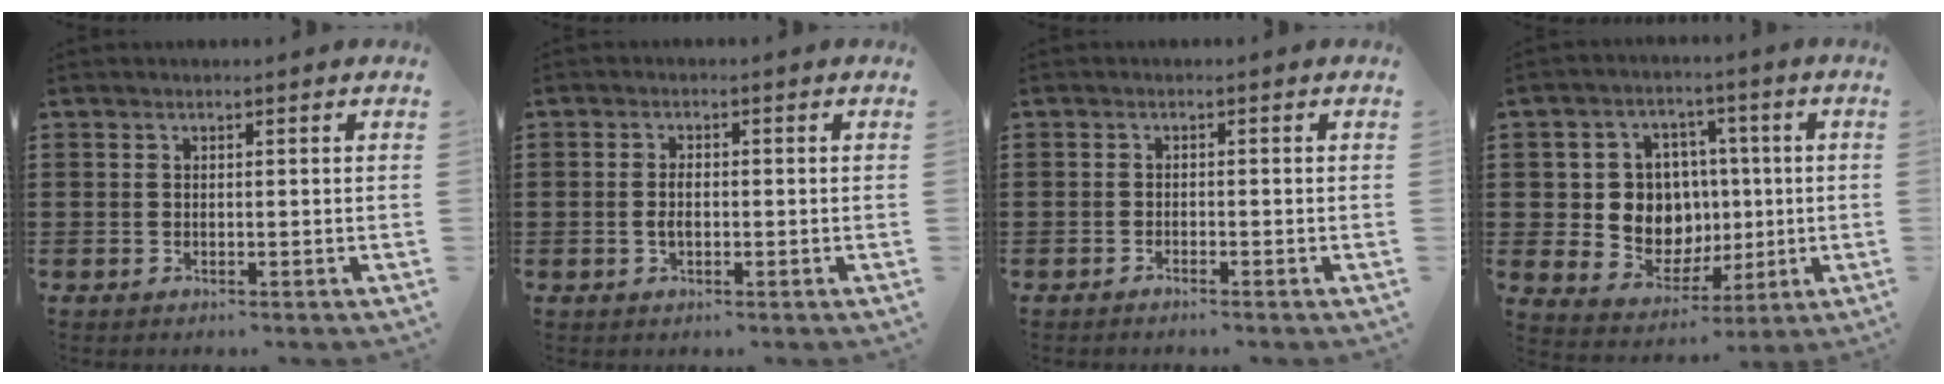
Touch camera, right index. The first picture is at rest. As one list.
[{"total": 2.2, "force": [-0.3, 1.2, 1.9], "torque": [-0.037, 0.002, -0.005]}, {"total": 1.0, "force": [-1.0, -0.2, 0.1], "torque": [-0.003, -0.003, -0.019]}, {"total": 10.0, "force": [0.5, 9.1, 4.0], "torque": [-0.096, 0.010, 0.020]}]